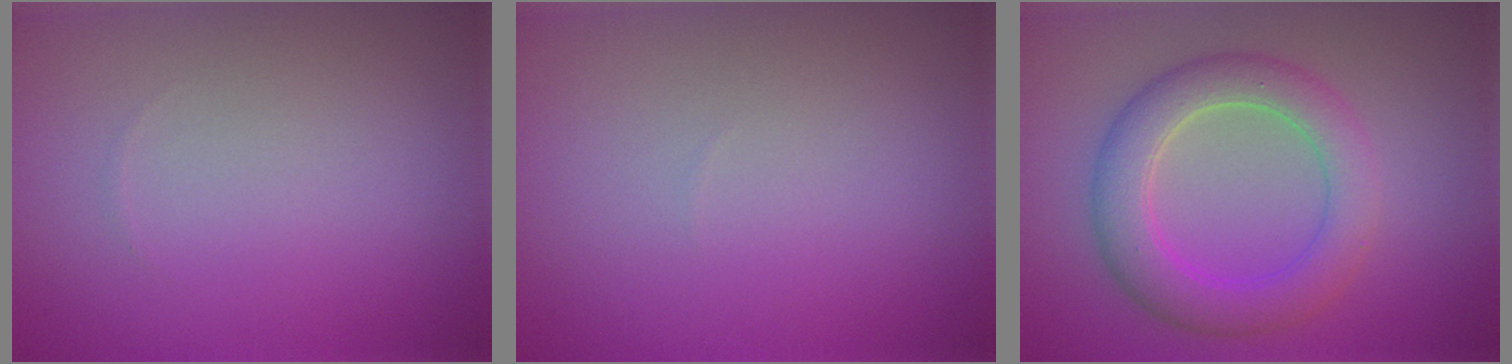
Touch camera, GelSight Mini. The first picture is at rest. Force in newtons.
{"total": 0.0}
{"total": 5.1, "press": 5.1, "slide": 0.1}